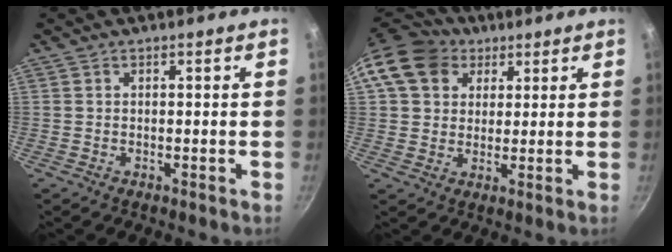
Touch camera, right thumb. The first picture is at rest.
{"total": 12.4, "force": [4.8, 10.0, 5.6], "torque": [-0.086, 0.014, 0.075]}